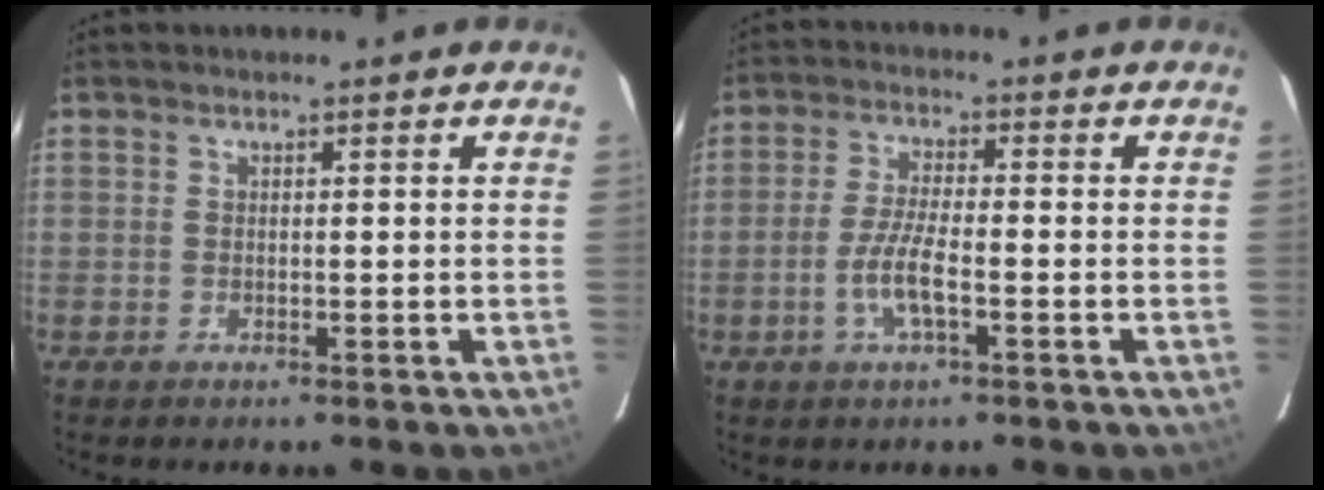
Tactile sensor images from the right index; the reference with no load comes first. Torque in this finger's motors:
{"motor_torque": [0.91, -0.27, 0.44, 0.13]}